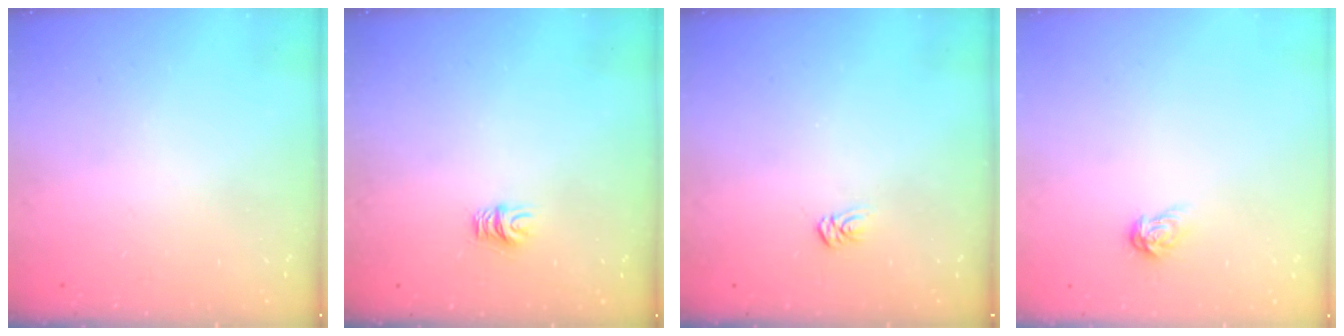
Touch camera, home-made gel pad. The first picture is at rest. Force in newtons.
{"total": 5.8, "press": 5.8, "slide": 0.6}
{"total": 2.9, "press": 2.9, "slide": 0.2}
{"total": 4.8, "press": 4.7, "slide": 0.5}